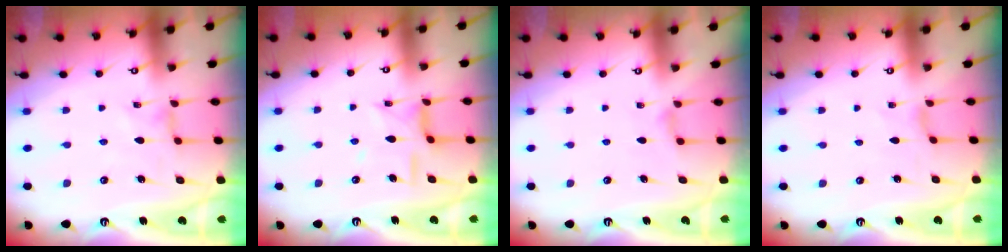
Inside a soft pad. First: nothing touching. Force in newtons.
{"total": 9.1, "press": 9.1, "slide": 0.6}
{"total": 2.9, "press": 2.9, "slide": 0.5}
{"total": 1.4, "press": 1.4, "slide": 0.3}